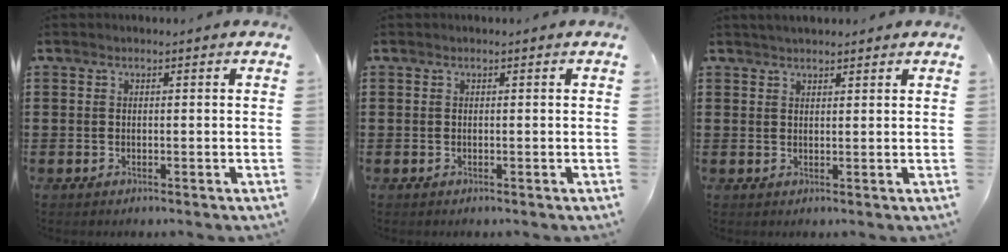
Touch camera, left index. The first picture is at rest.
{"total": 0.0}
{"total": 1.7, "force": [1.6, 0.4, 0.4], "torque": [-0.011, 0.004, 0.031]}